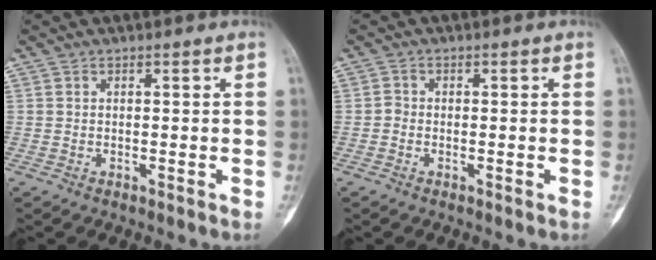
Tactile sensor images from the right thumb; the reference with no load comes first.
{"total": 1.1, "force": [-0.4, 0.9, 0.5], "torque": [-0.003, 0.004, -0.011]}